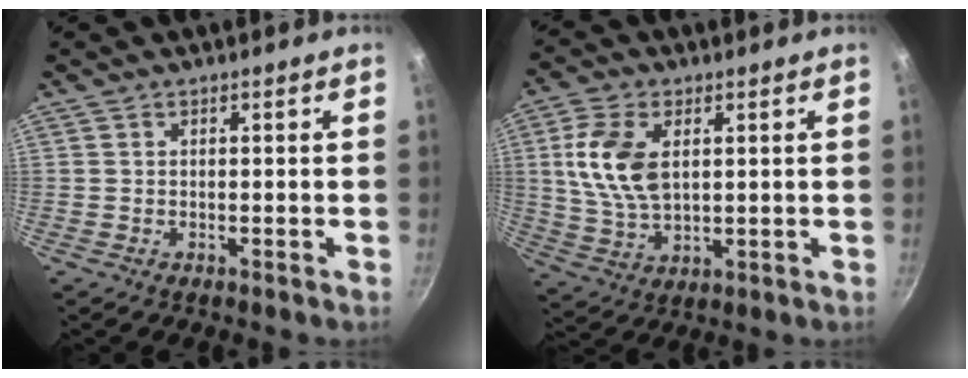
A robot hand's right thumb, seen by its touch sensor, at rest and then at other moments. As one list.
[{"total": 11.7, "force": [2.6, 6.9, 9.1], "torque": [-0.172, -0.011, 0.054]}]